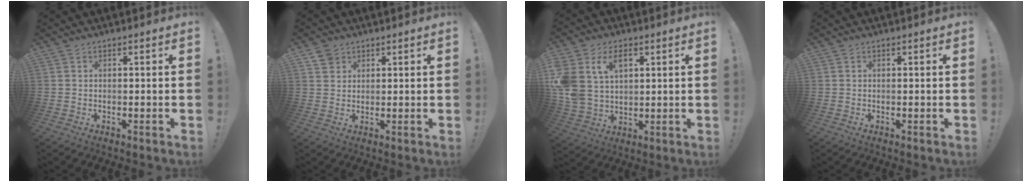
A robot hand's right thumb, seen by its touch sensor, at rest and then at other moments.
{"total": 3.4, "force": [2.3, 2.4, 0.4], "torque": [0.005, -0.013, 0.040]}
{"total": 13.3, "force": [5.5, 9.5, 7.4], "torque": [-0.145, -0.022, 0.107]}
{"total": 0.0}